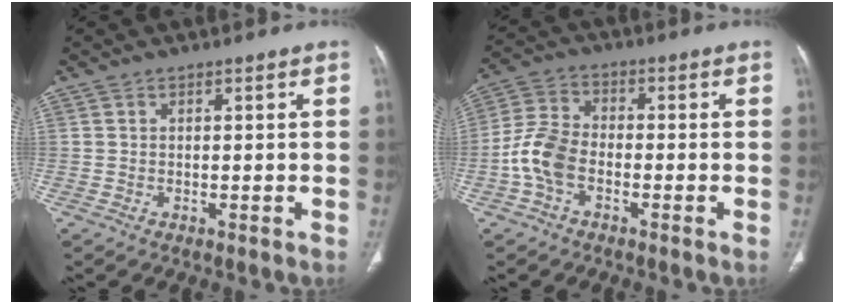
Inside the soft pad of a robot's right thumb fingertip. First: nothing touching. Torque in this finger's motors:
{"motor_torque": [1.32, 1.03, 0.43, -0.60, 0.30]}